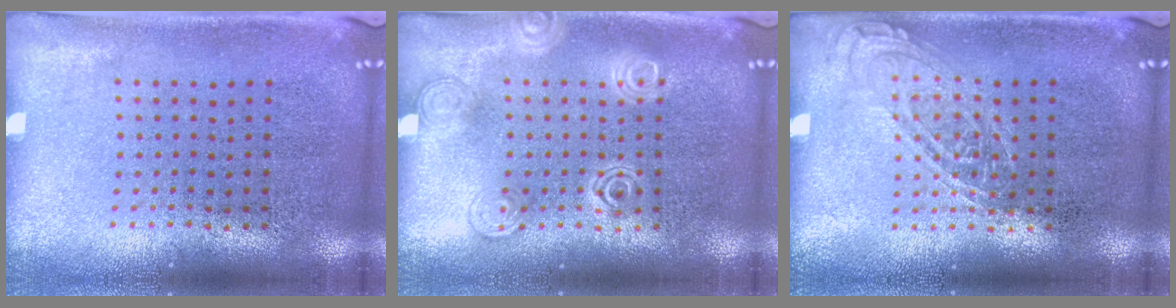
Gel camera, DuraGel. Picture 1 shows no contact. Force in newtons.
{"total": 2.3, "press": 2.2, "slide": 0.3}
{"total": 0.8, "press": 0.8, "slide": 0.1}